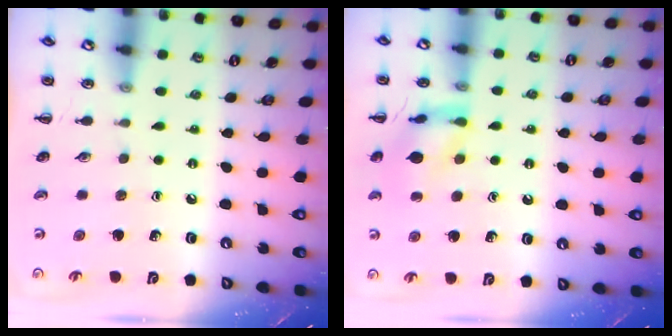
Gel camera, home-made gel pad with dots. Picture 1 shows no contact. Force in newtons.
{"total": 12.1, "press": 12.0, "slide": 1.0}